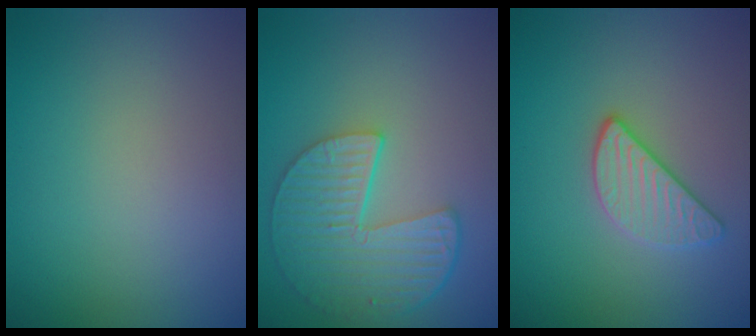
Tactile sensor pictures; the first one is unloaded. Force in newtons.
{"total": 6.2, "press": 4.7, "slide": 4.0}
{"total": 2.6, "press": 2.5, "slide": 0.8}